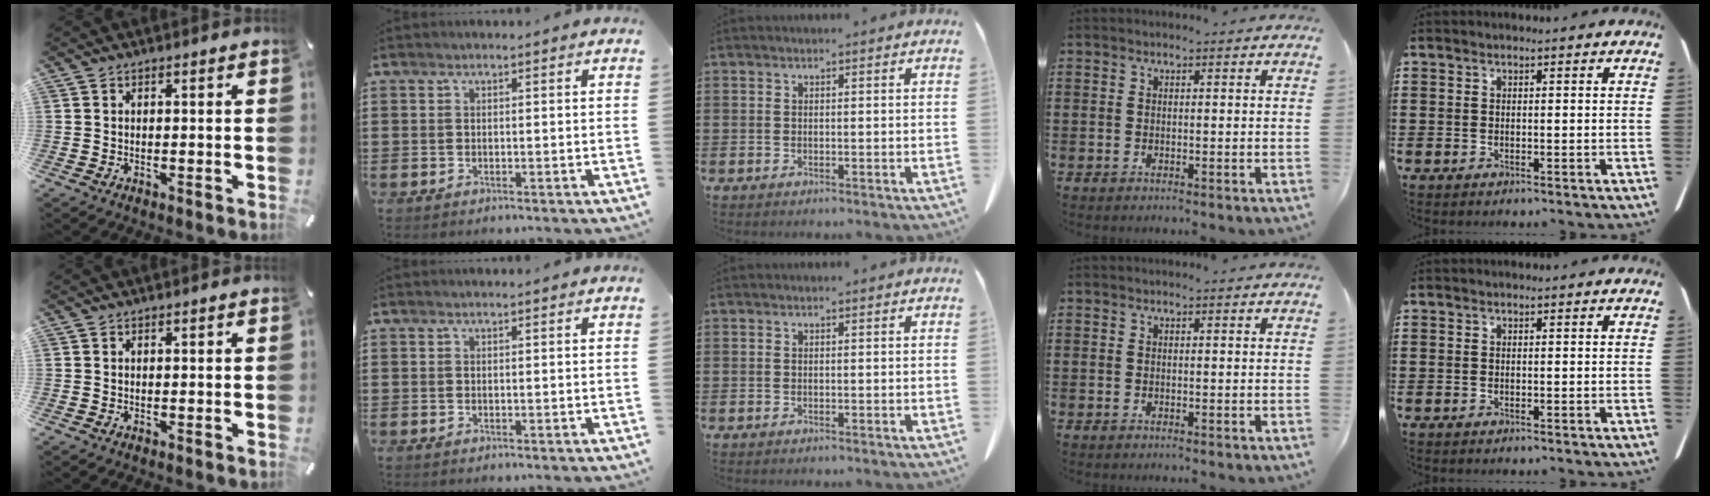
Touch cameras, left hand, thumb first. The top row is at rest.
{}